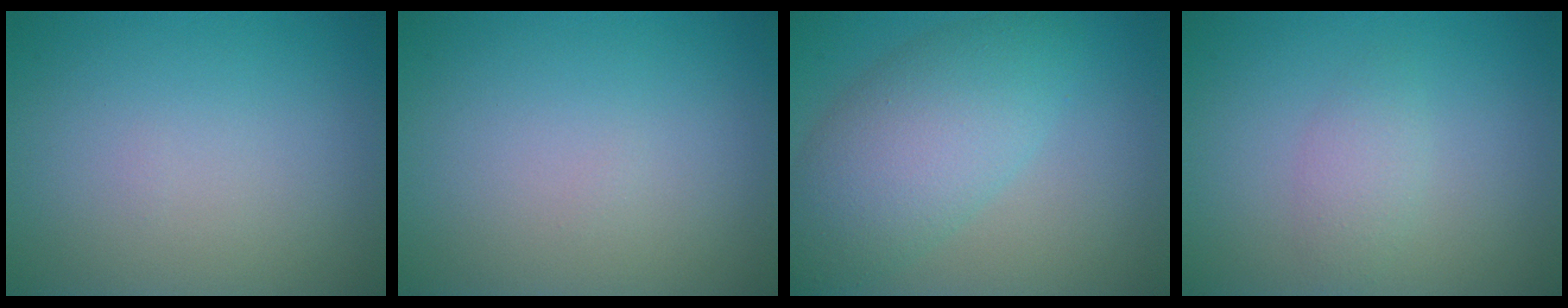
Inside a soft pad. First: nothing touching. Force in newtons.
{"total": 0.0}
{"total": 7.1, "press": 7.1, "slide": 0.2}
{"total": 1.7, "press": 1.7, "slide": 0.0}